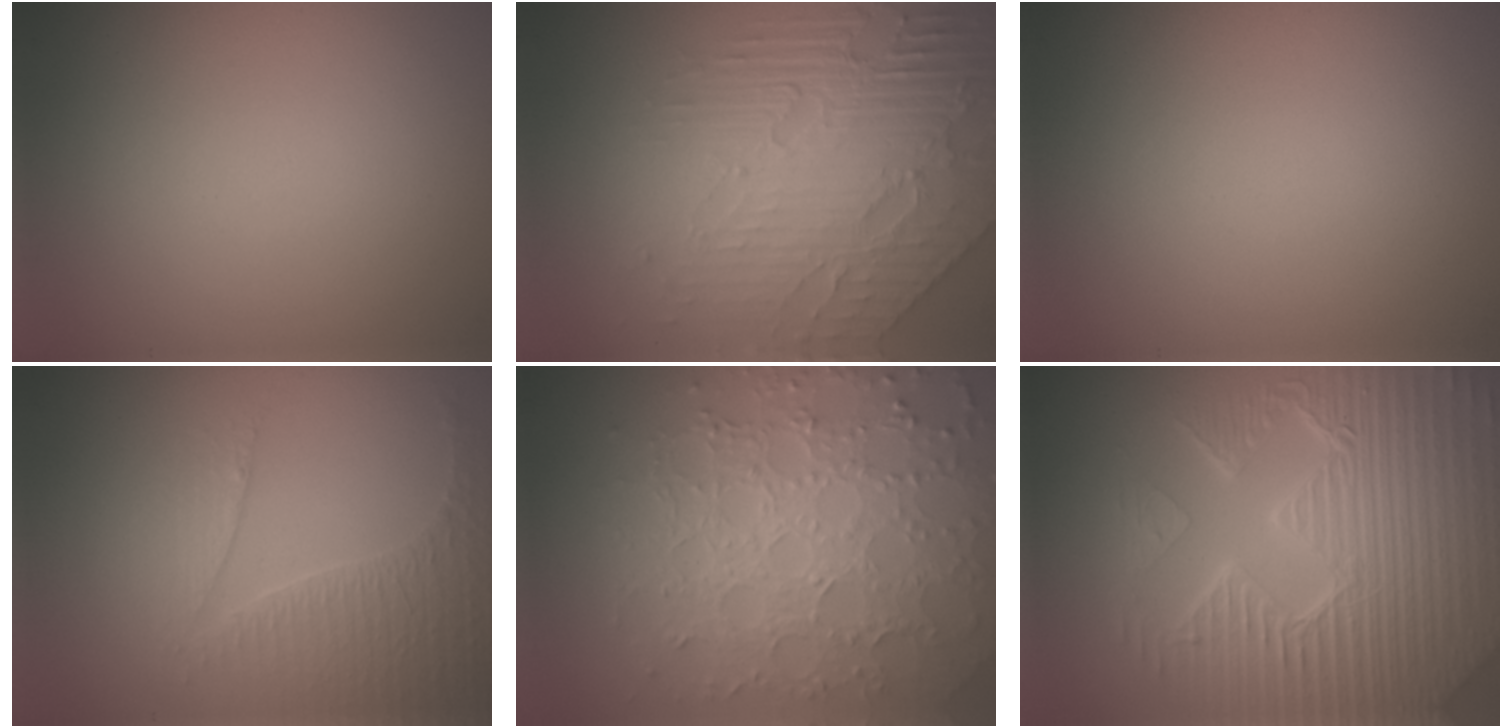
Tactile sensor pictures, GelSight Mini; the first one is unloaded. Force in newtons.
{"total": 8.3, "press": 5.6, "slide": 6.0}
{"total": 0.0}
{"total": 4.2, "press": 3.0, "slide": 2.9}
{"total": 7.8, "press": 5.7, "slide": 5.2}
{"total": 10.1, "press": 6.7, "slide": 7.5}